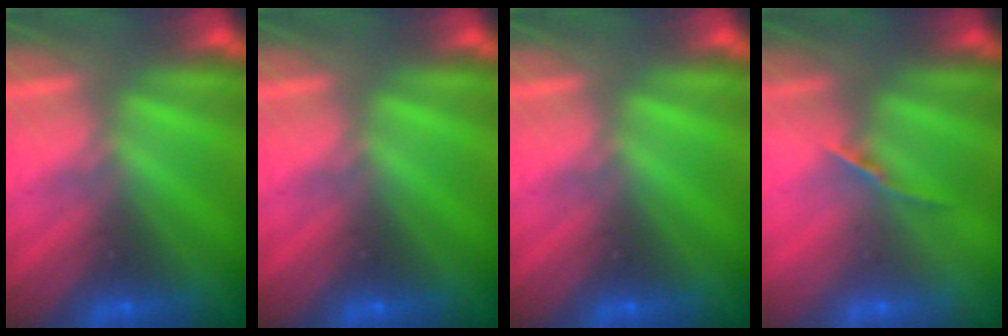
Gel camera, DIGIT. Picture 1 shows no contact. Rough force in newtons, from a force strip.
{"total": 0.0}
{"total": 0.0}
{"total": 1.8}